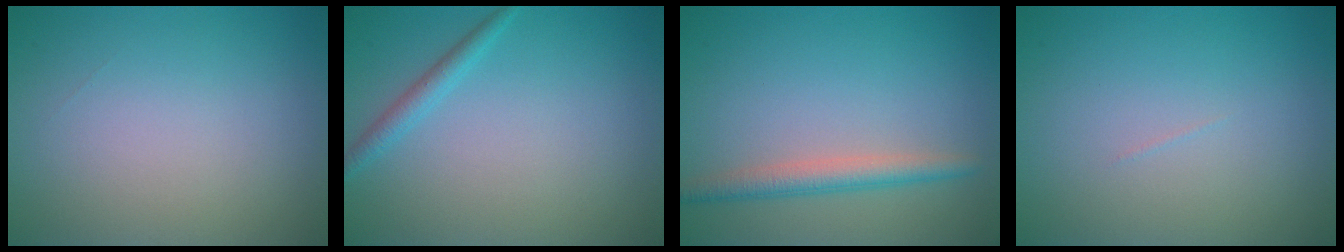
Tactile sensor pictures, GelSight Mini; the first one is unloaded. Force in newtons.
{"total": 1.5, "press": 1.5, "slide": 0.1}
{"total": 2.7, "press": 2.7, "slide": 0.2}
{"total": 0.0}